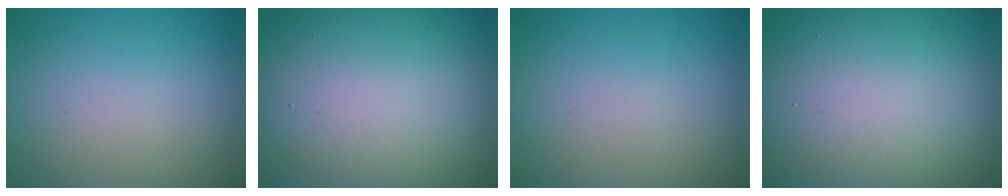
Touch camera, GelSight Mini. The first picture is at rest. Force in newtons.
{"total": 20.5, "press": 20.4, "slide": 1.1}
{"total": 0.0}
{"total": 25.4, "press": 25.4, "slide": 1.6}